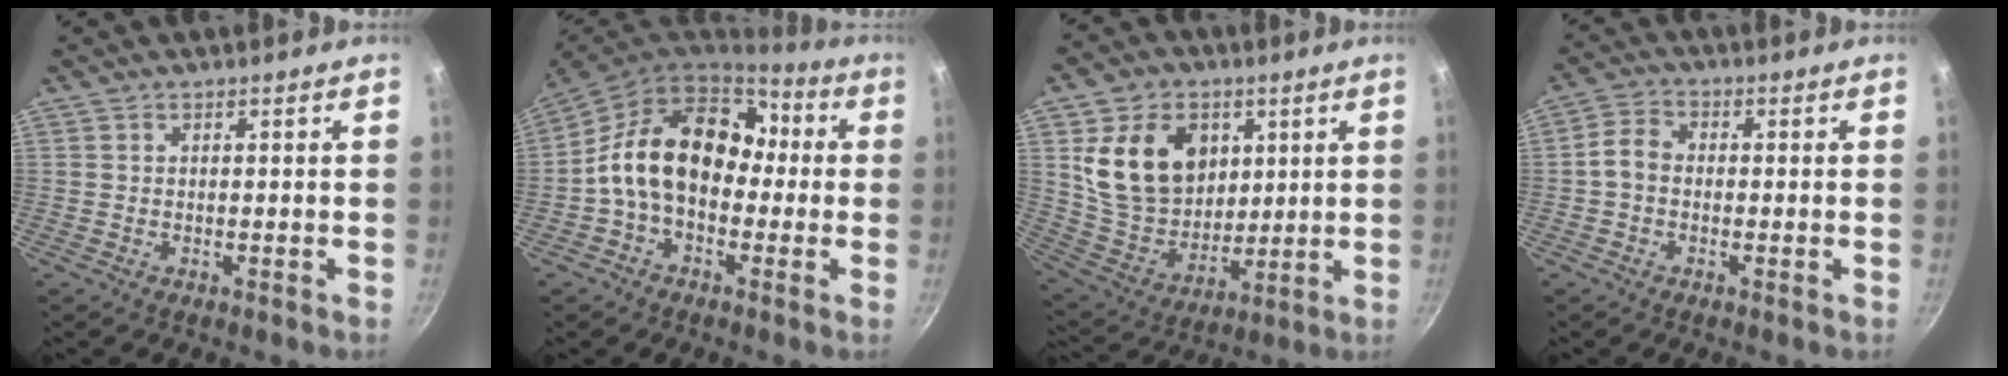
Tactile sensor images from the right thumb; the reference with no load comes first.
{"total": 17.0, "force": [0.1, 12.2, 11.8], "torque": [-0.158, 0.046, -0.019]}
{"total": 18.3, "force": [5.2, 14.1, 10.5], "torque": [-0.149, -0.021, 0.106]}
{"total": 4.3, "force": [-0.6, 3.3, 2.7], "torque": [-0.052, 0.018, -0.024]}